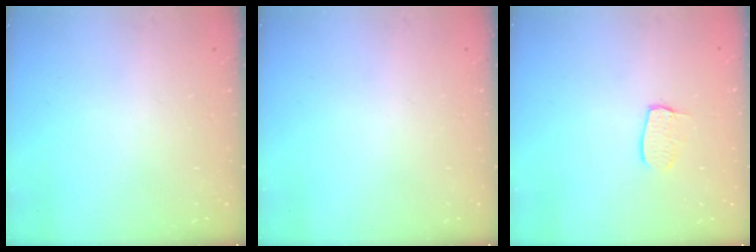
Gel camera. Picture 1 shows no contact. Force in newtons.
{"total": 0.0}
{"total": 6.3, "press": 6.3, "slide": 0.2}